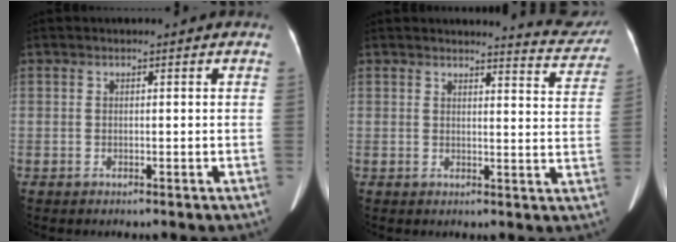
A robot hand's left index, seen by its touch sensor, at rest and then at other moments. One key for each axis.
{"total": 7.4, "fx": 7.4, "fy": 0.3, "fz": 0.2, "tx": 0.003, "ty": -0.044, "tz": 0.066}